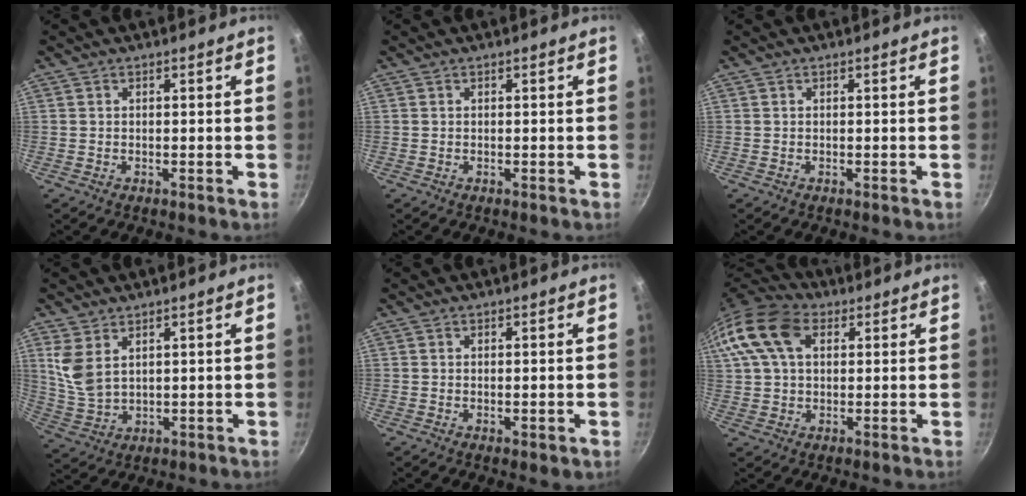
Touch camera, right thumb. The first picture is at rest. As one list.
[{"total": 0.0}, {"total": 0.0}, {"total": 7.0, "force": [3.2, 4.1, 4.7], "torque": [-0.091, -0.022, 0.074]}, {"total": 1.9, "force": [-0.2, 0.7, 1.7], "torque": [-0.023, -0.007, -0.003]}, {"total": 17.5, "force": [6.0, 11.5, 11.7], "torque": [-0.241, 0.024, 0.095]}]